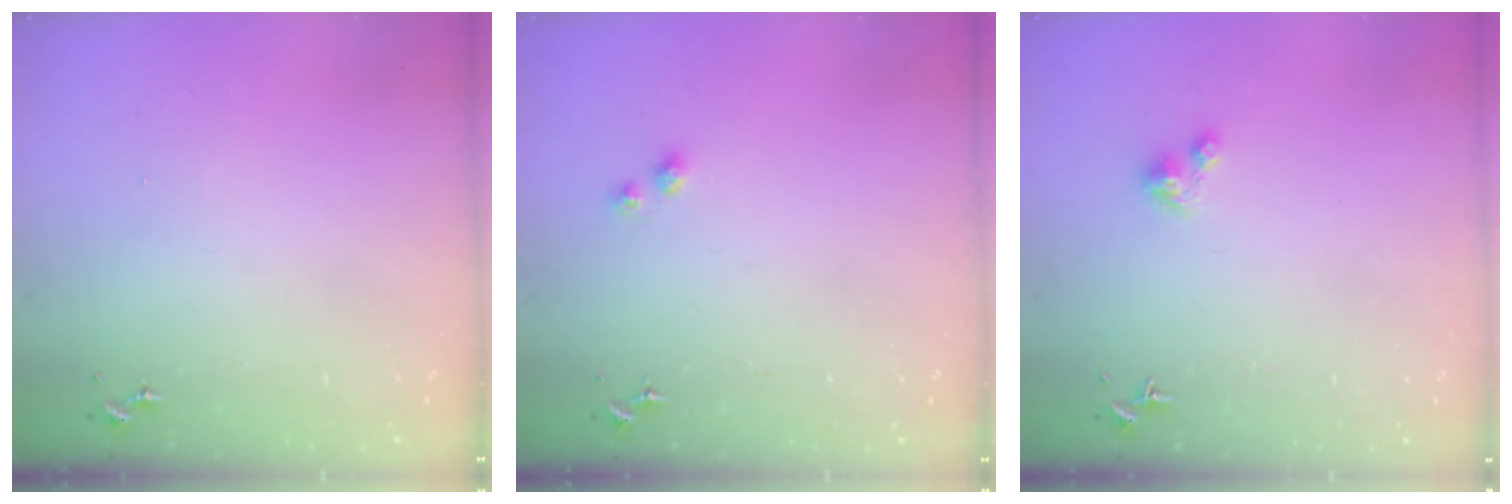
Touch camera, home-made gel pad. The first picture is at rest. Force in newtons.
{"total": 2.8, "press": 2.8, "slide": 0.4}
{"total": 2.4, "press": 2.4, "slide": 0.2}